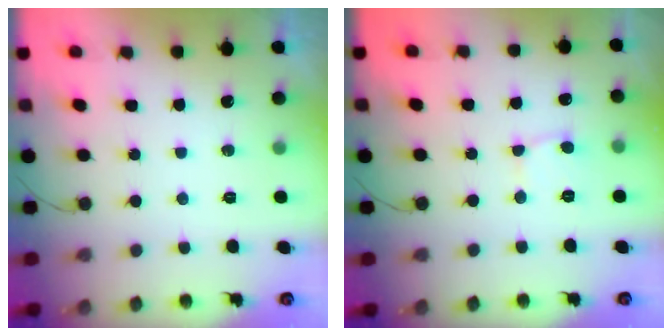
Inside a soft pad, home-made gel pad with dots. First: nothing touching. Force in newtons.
{"total": 2.6, "press": 2.6, "slide": 0.1}